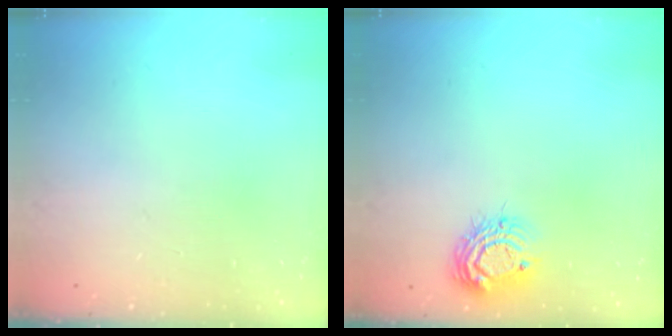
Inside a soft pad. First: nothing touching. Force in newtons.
{"total": 9.3, "press": 9.3, "slide": 0.7}